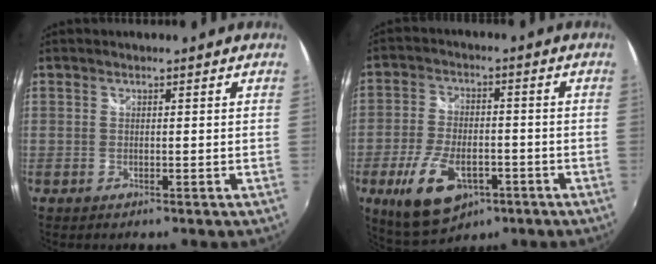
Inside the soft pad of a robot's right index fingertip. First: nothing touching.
{"total": 13.3, "force": [-5.8, 7.1, 9.6], "torque": [-0.206, -0.019, -0.093]}